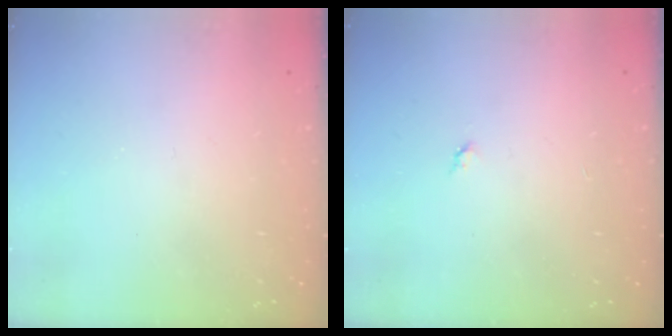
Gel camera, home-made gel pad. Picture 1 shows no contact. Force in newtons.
{"total": 2.8, "press": 2.8, "slide": 0.4}